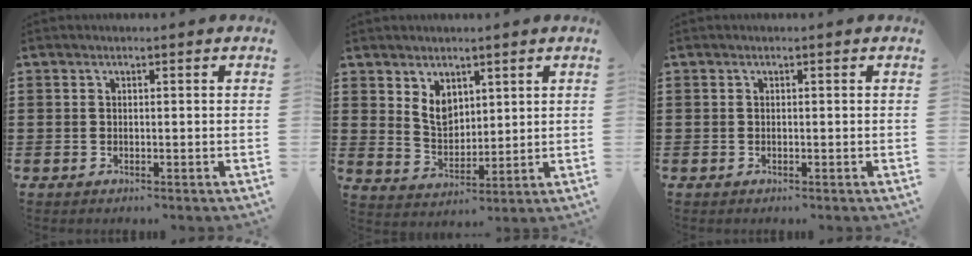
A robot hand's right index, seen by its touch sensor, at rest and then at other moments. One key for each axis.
{"total": 4.9, "fx": 2.7, "fy": 3.2, "fz": 2.4, "tx": -0.060, "ty": 0.006, "tz": 0.050}
{"total": 0.0}